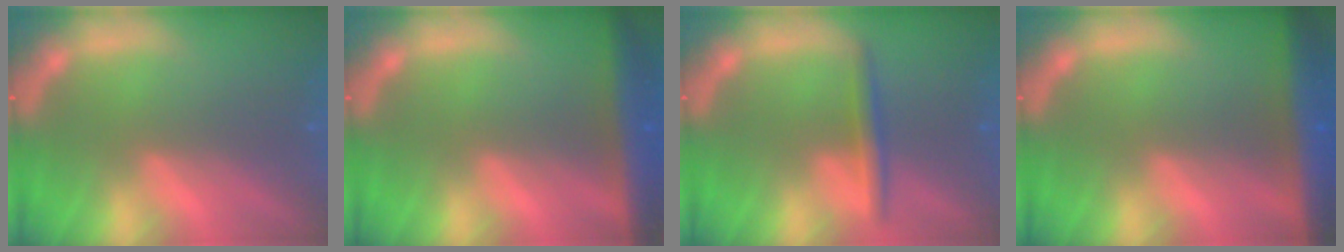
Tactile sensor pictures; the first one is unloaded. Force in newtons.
{"total": 6.4}
{"total": 2.4}
{"total": 8.6}